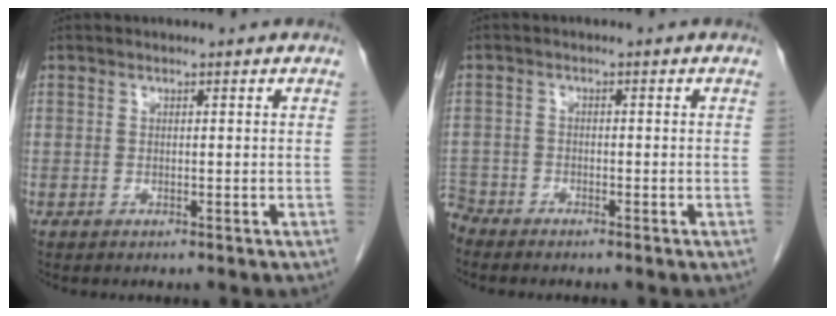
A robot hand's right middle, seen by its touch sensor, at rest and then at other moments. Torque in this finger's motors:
{"motor_torque": [0.09, 0.10, -0.10, -0.02]}